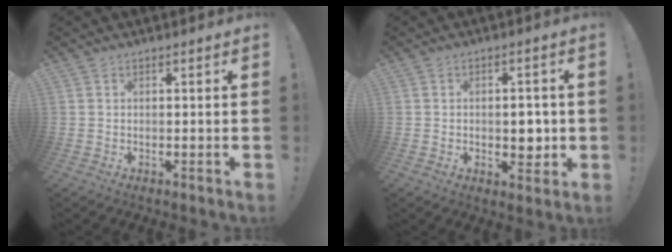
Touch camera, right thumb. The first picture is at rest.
{"total": 5.0, "force": [-0.6, 3.9, 3.0], "torque": [-0.039, 0.007, -0.009]}